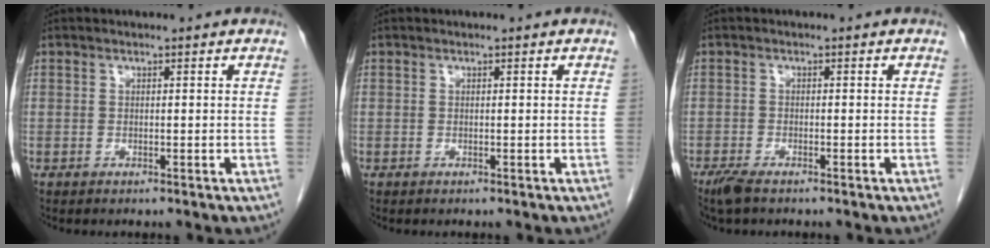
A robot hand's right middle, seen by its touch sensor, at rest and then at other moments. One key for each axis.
{"total": 0.0}
{"total": 3.2, "fx": -2.4, "fy": 0.8, "fz": 2.0, "tx": -0.045, "ty": -0.009, "tz": -0.043}